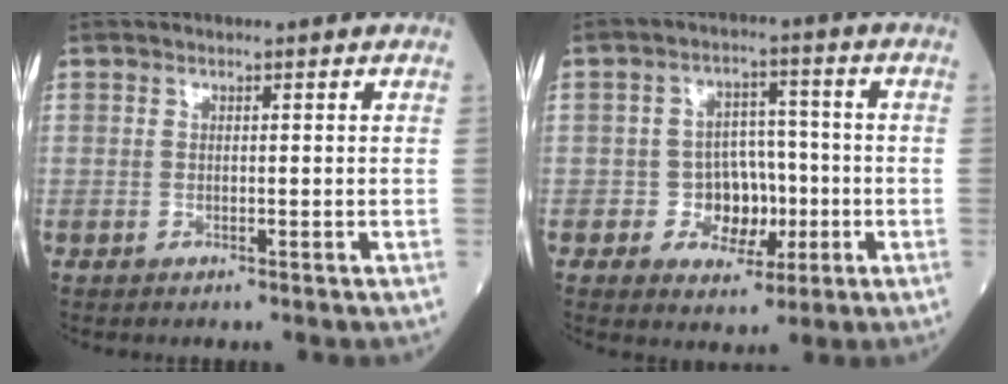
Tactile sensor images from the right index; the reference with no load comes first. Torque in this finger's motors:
{"motor_torque": [0.21, -0.16, 0.09, 0.01]}